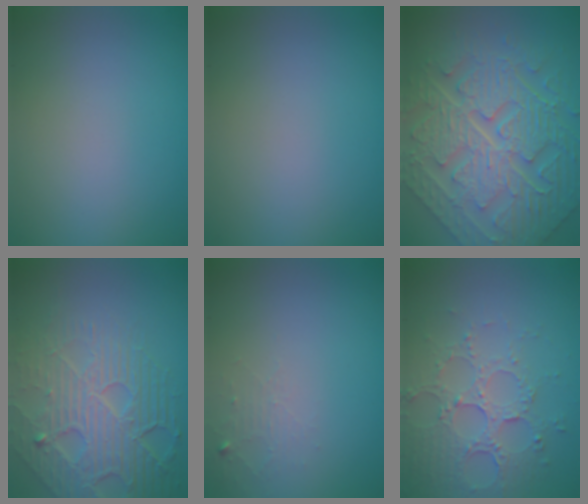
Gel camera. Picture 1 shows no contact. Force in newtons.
{"total": 0.0}
{"total": 9.2, "press": 7.5, "slide": 5.4}
{"total": 8.4, "press": 5.7, "slide": 6.1}
{"total": 1.3, "press": 1.3, "slide": 0.2}
{"total": 5.3, "press": 3.9, "slide": 3.6}